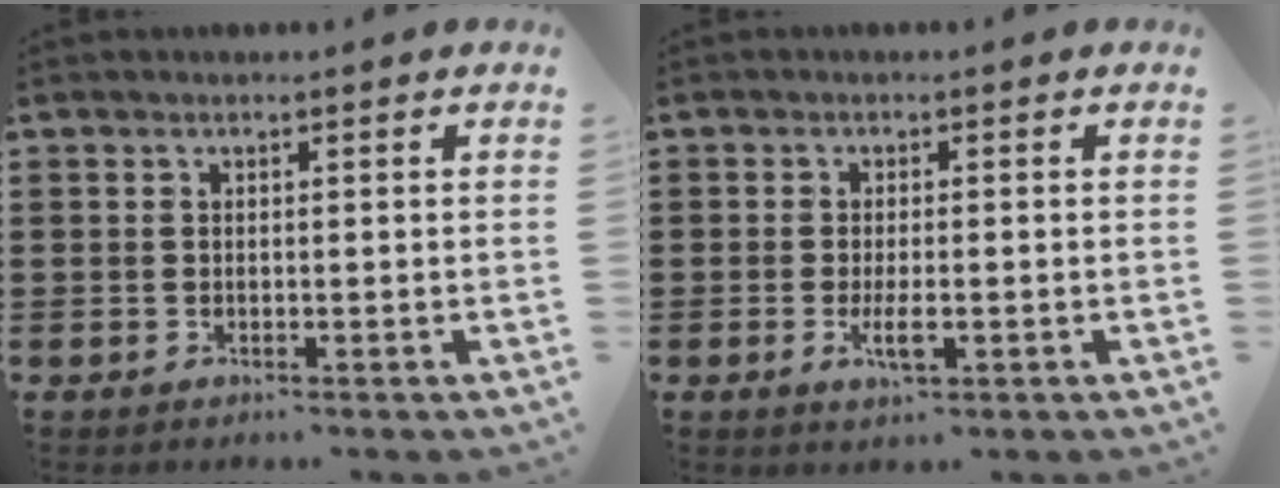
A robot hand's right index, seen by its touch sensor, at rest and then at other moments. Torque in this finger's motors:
{"motor_torque": [0.62, 0.06, 0.06, 0.03]}